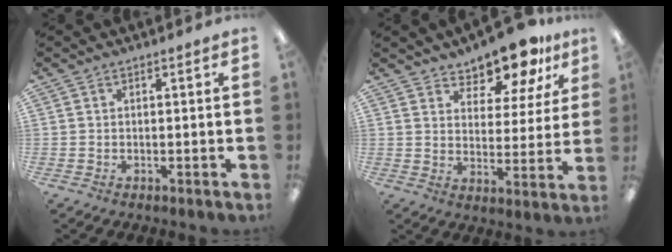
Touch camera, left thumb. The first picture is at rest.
{"total": 11.8, "force": [10.5, 4.0, 3.7], "torque": [-0.057, -0.078, 0.192]}